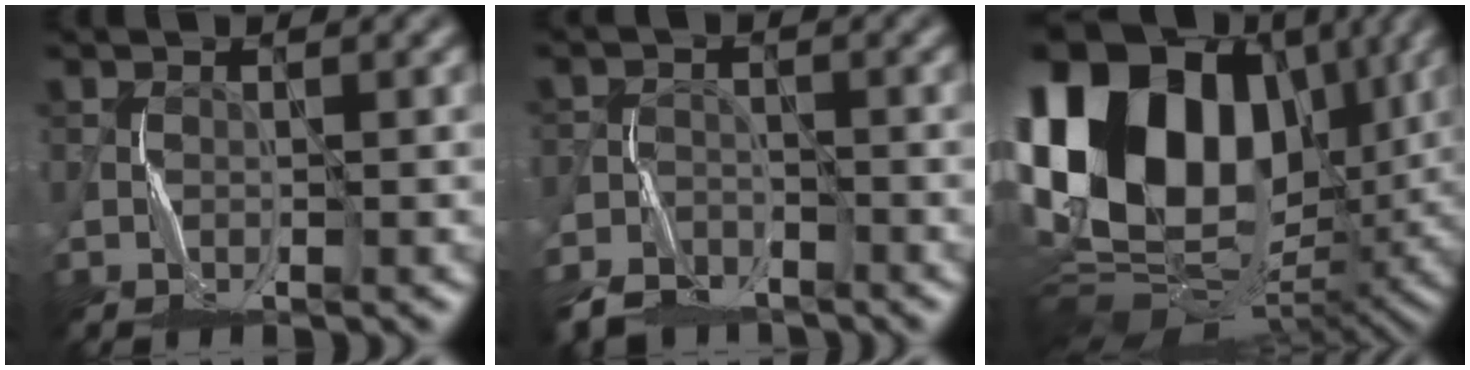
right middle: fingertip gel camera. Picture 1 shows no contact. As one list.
[{"total": 5.1, "force": [-4.3, 2.4, 1.4], "torque": [-0.026, -0.016, -0.084]}, {"total": 20.3, "force": [4.6, 14.2, 13.7], "torque": [-0.267, 0.023, 0.087]}]